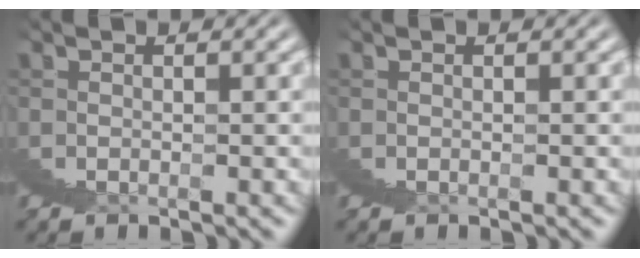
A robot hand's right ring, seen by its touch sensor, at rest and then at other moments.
{"total": 0.0}